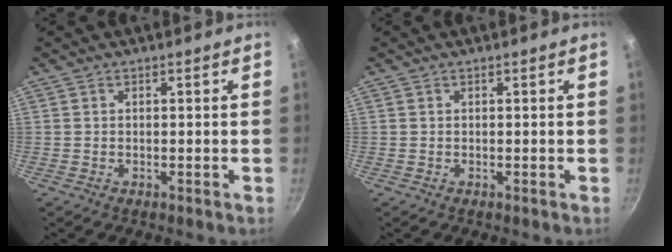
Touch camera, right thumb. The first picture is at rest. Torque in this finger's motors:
{"motor_torque": [-0.03, 0.03, -0.08, -0.04, 0.00]}